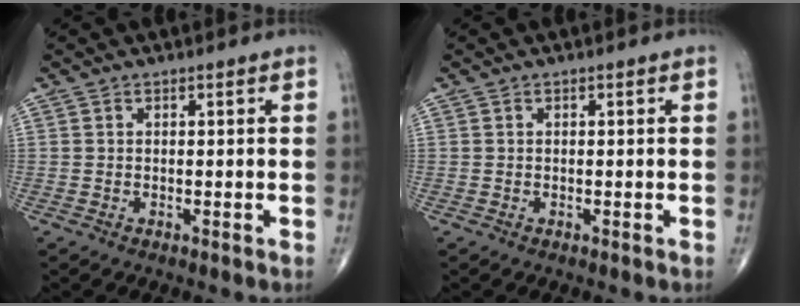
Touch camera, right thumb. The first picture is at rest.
{"total": 0.0}